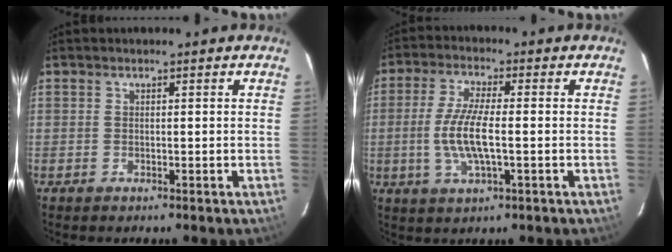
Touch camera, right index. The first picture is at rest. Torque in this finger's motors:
{"motor_torque": [0.47, -0.26, 0.37, 0.14]}